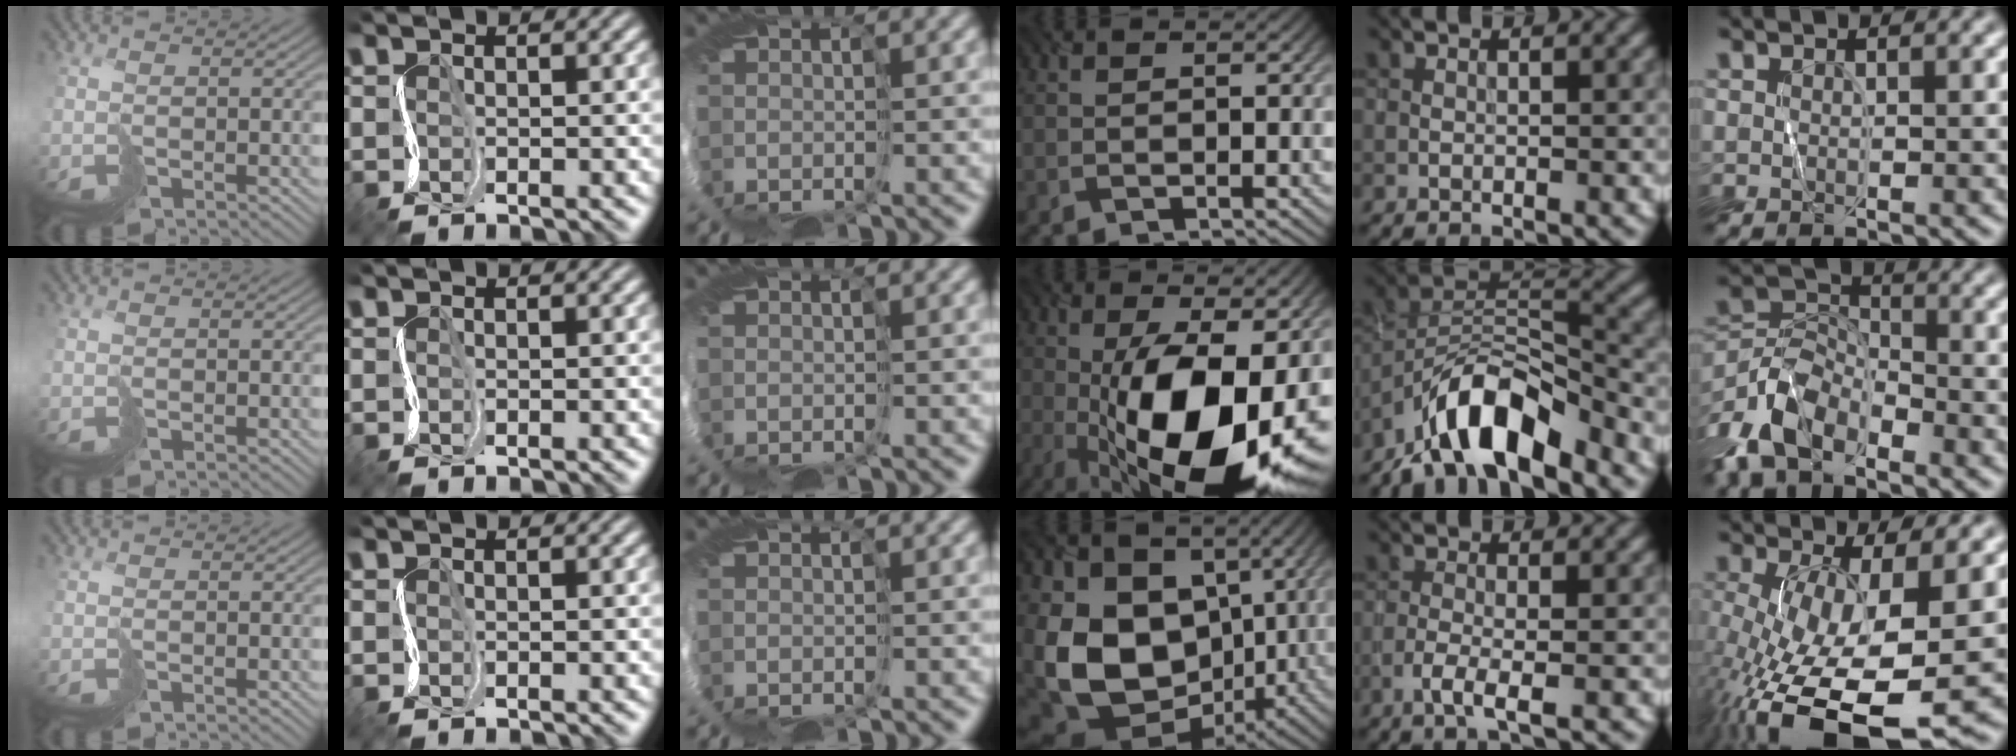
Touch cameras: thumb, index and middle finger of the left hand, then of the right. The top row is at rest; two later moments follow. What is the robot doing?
{"motion": "cut", "object": "wrapping paper"}